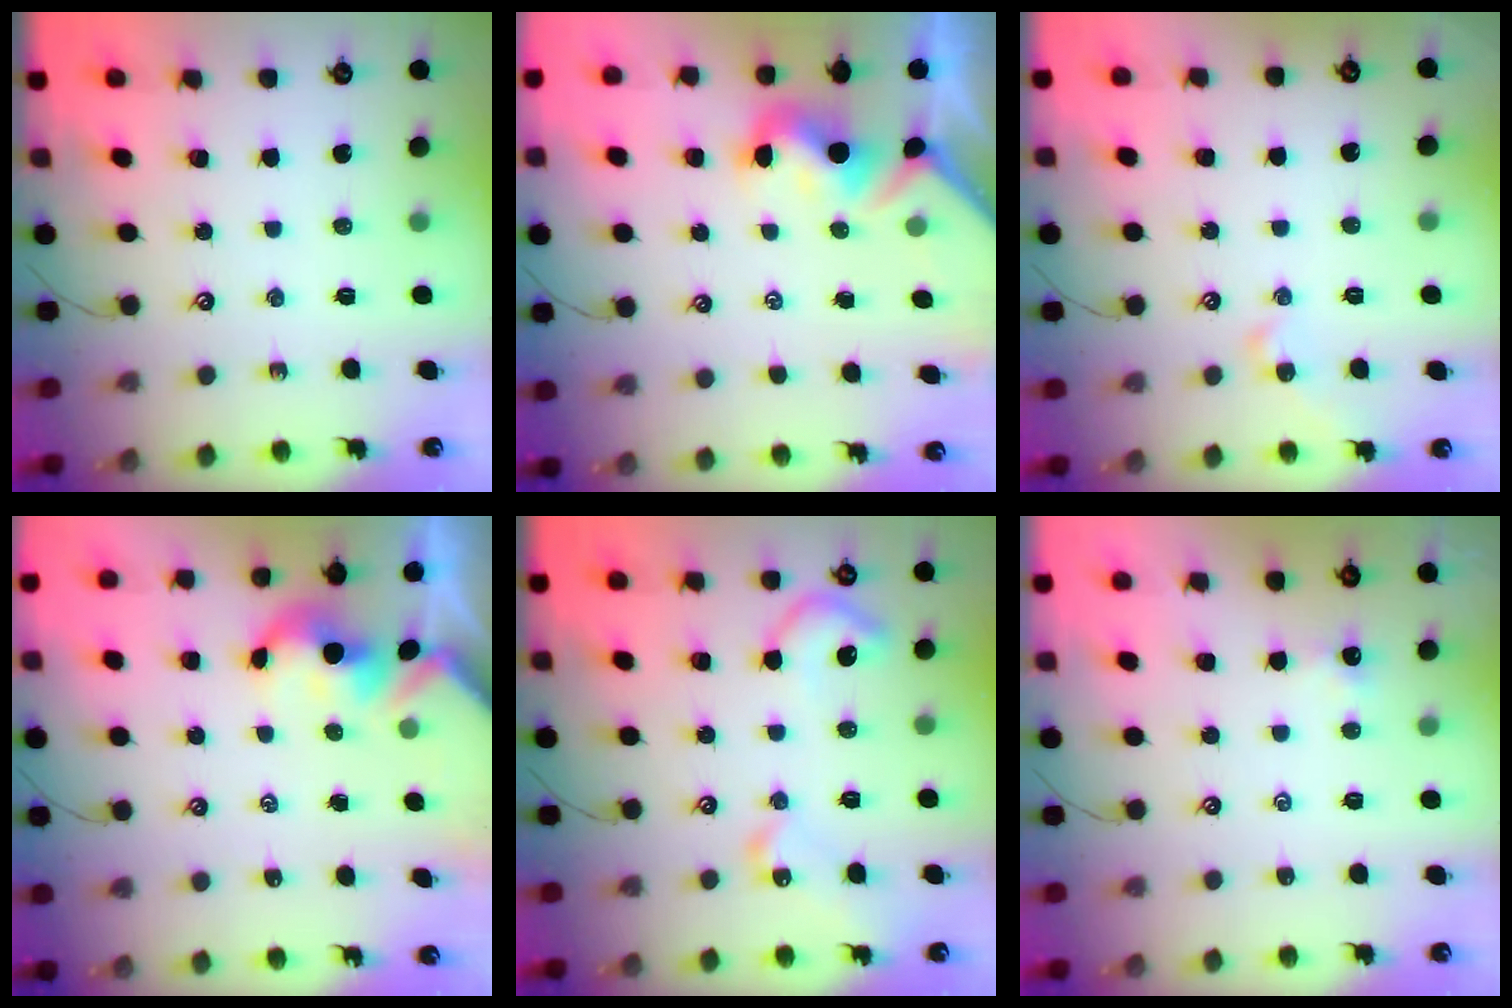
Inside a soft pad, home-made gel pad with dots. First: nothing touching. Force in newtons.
{"total": 2.2, "press": 2.2, "slide": 0.6}
{"total": 1.9, "press": 1.8, "slide": 0.5}
{"total": 2.0, "press": 2.0, "slide": 0.1}
{"total": 9.4, "press": 9.3, "slide": 0.8}
{"total": 0.6, "press": 0.5, "slide": 0.3}